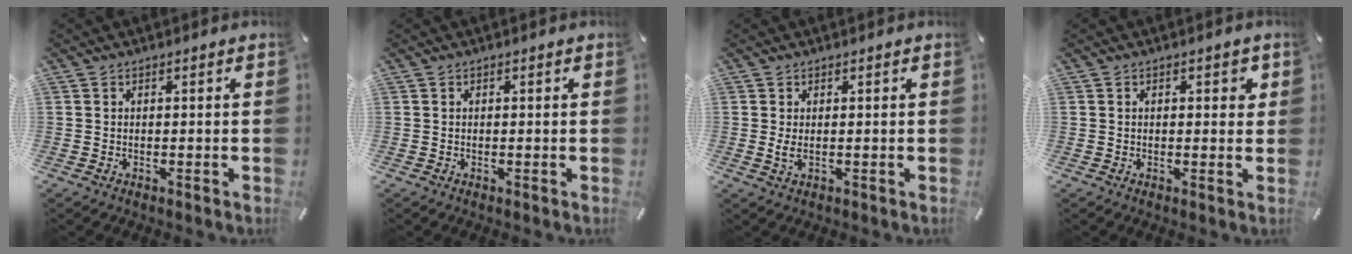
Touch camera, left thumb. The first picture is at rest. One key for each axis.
{"total": 0.0}
{"total": 2.5, "fx": 0.2, "fy": 1.1, "fz": 2.2, "tx": -0.042, "ty": -0.005, "tz": 0.000}
{"total": 1.8, "fx": 0.5, "fy": 1.1, "fz": 1.4, "tx": -0.014, "ty": 0.000, "tz": 0.003}